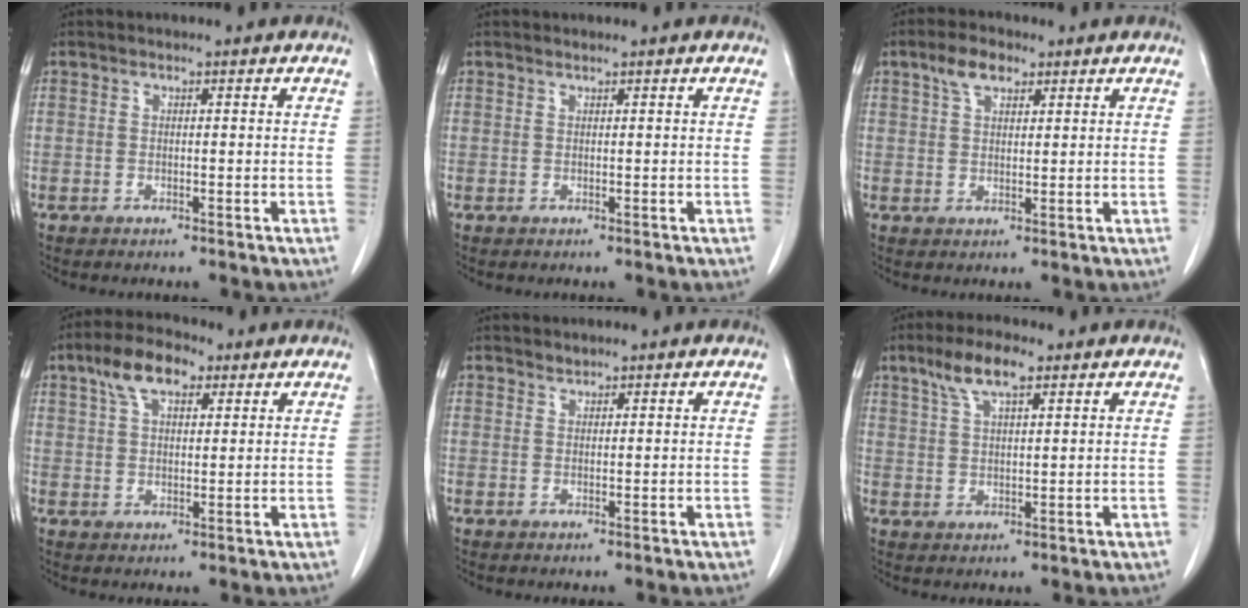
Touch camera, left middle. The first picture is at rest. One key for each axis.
{"total": 0.0}
{"total": 4.2, "fx": 2.5, "fy": 2.0, "fz": 2.6, "tx": -0.055, "ty": 0.012, "tz": 0.051}
{"total": 7.3, "fx": 4.1, "fy": 3.2, "fz": 5.1, "tx": -0.101, "ty": 0.022, "tz": 0.074}
{"total": 0.7, "fx": 0.6, "fy": 0.2, "fz": -0.1, "tx": -0.001, "ty": -0.002, "tz": 0.010}
{"total": 6.2, "fx": 4.0, "fy": 1.5, "fz": 4.6, "tx": -0.098, "ty": 0.014, "tz": 0.076}